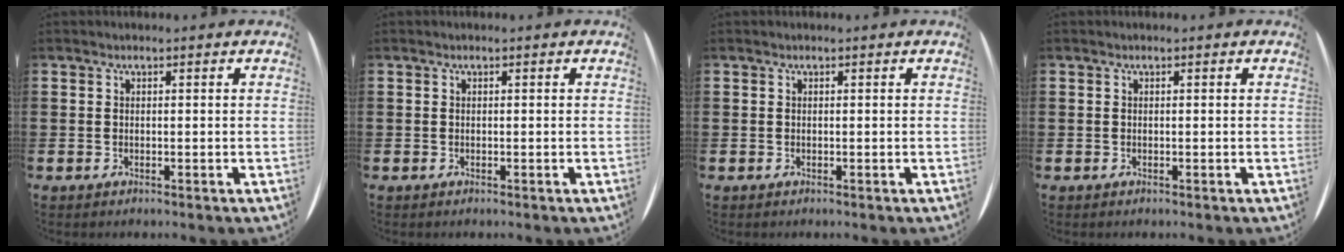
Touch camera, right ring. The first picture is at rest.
{"total": 0.0}
{"total": 0.0}
{"total": 0.0}